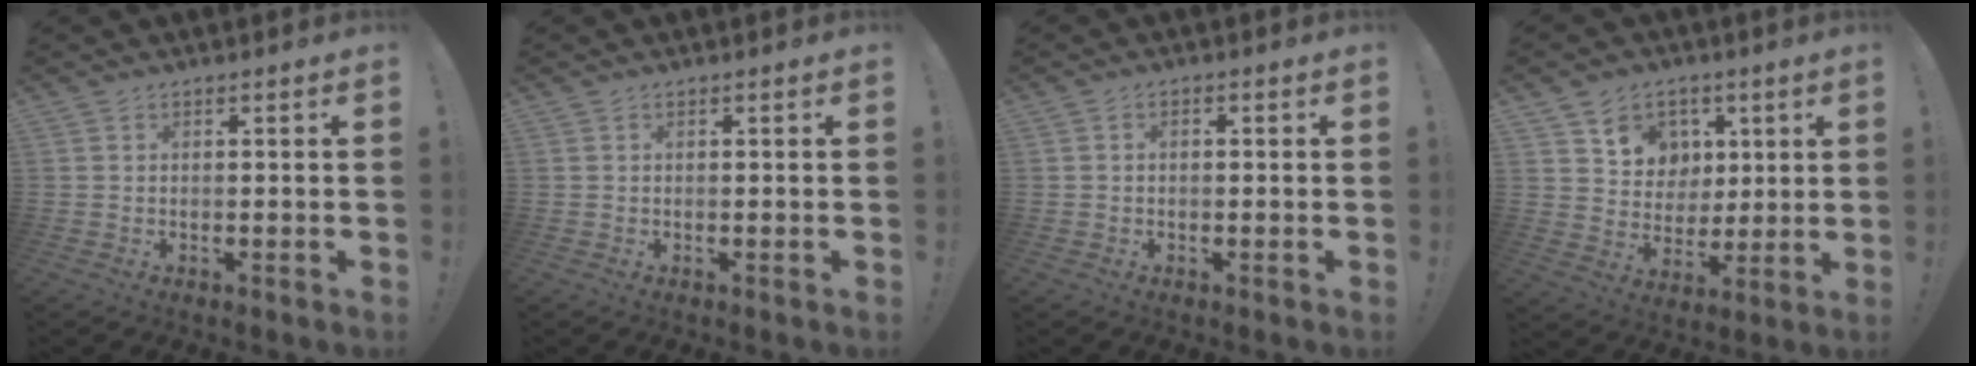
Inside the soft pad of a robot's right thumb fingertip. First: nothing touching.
{"total": 0.0}
{"total": 1.1, "force": [-0.6, 0.6, 0.6], "torque": [-0.008, 0.004, -0.012]}
{"total": 9.5, "force": [4.2, 8.4, 1.3], "torque": [-0.015, -0.034, 0.089]}